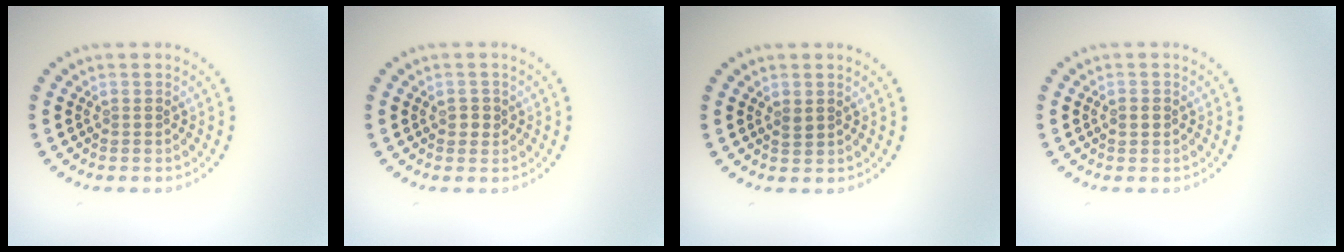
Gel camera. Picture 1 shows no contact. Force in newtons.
{"total": 1.2, "press": 1.1, "slide": 0.4}
{"total": 0.7, "press": 0.7, "slide": 0.2}
{"total": 1.2, "press": 1.2, "slide": 0.0}